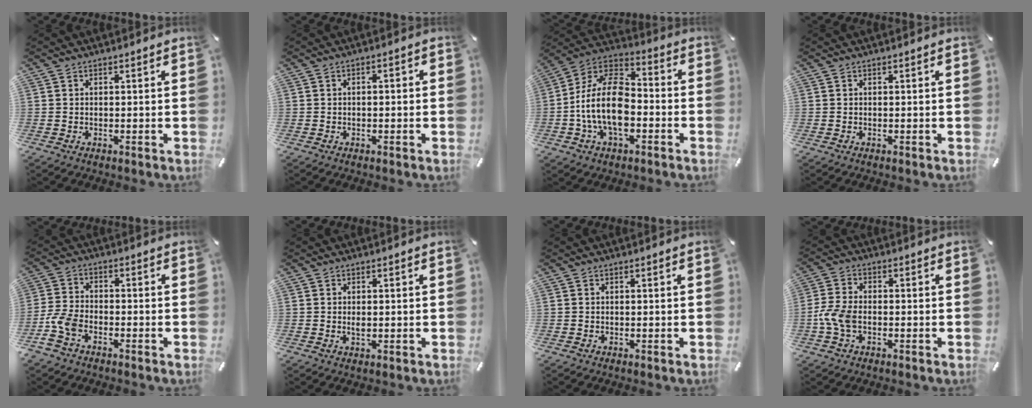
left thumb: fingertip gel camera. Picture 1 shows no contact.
{"total": 1.5, "force": [-0.8, 0.6, 1.2], "torque": [-0.020, 0.004, -0.015]}
{"total": 16.4, "force": [-4.4, 10.0, 12.2], "torque": [-0.259, 0.023, -0.082]}
{"total": 0.0}
{"total": 5.7, "force": [-3.3, 3.5, 3.1], "torque": [-0.074, 0.014, -0.064]}
{"total": 1.4, "force": [0.1, 0.8, 1.1], "torque": [-0.024, 0.002, 0.000]}
{"total": 0.0}
{"total": 6.3, "force": [-1.8, 3.7, 4.7], "torque": [-0.110, 0.004, -0.037]}